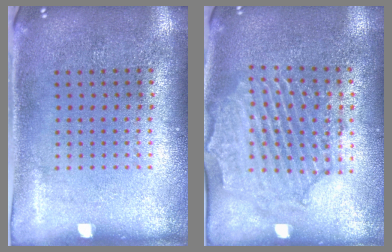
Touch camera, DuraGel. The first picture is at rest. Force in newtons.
{"total": 2.1, "press": 2.0, "slide": 0.6}